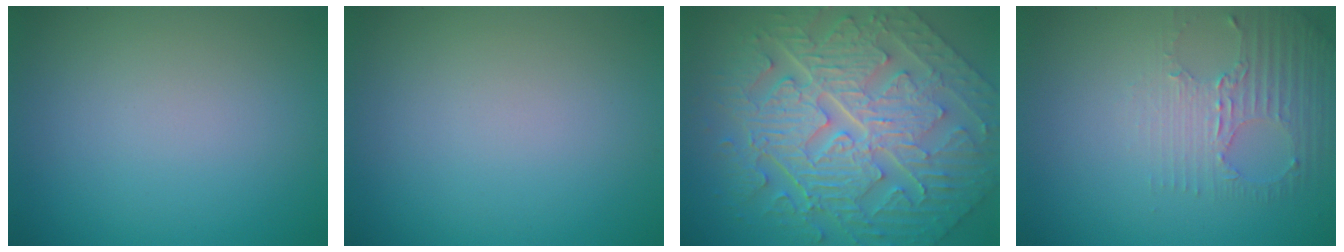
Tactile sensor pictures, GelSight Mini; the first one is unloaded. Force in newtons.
{"total": 0.0}
{"total": 11.4, "press": 7.7, "slide": 8.4}
{"total": 2.9, "press": 2.3, "slide": 1.8}